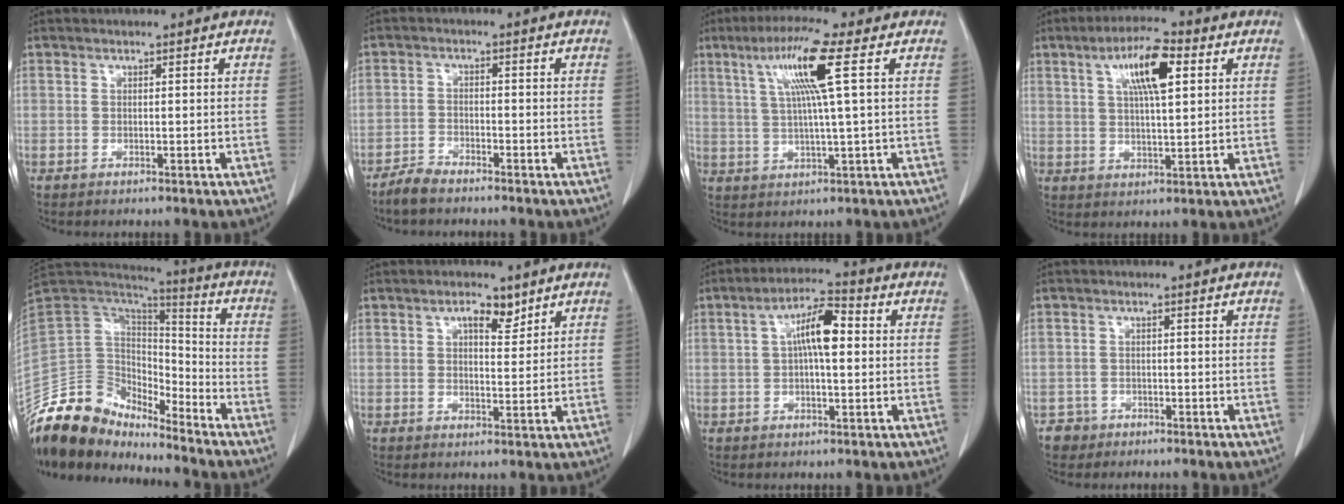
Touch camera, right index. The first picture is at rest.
{"total": 3.1, "force": [-2.9, 0.6, 1.0], "torque": [-0.020, -0.005, -0.057]}
{"total": 9.7, "force": [3.4, -1.0, 9.0], "torque": [-0.170, 0.015, 0.065]}
{"total": 9.2, "force": [3.5, 1.9, 8.3], "torque": [-0.147, 0.013, 0.060]}
{"total": 16.0, "force": [-14.2, 6.2, 3.9], "torque": [-0.064, 0.062, -0.263]}
{"total": 3.9, "force": [2.4, 1.5, 2.7], "torque": [-0.043, 0.002, 0.038]}
{"total": 7.6, "force": [1.1, 1.9, 7.2], "torque": [-0.134, 0.022, 0.014]}
{"total": 3.4, "force": [-2.3, 2.5, -0.7], "torque": [0.014, 0.010, -0.042]}